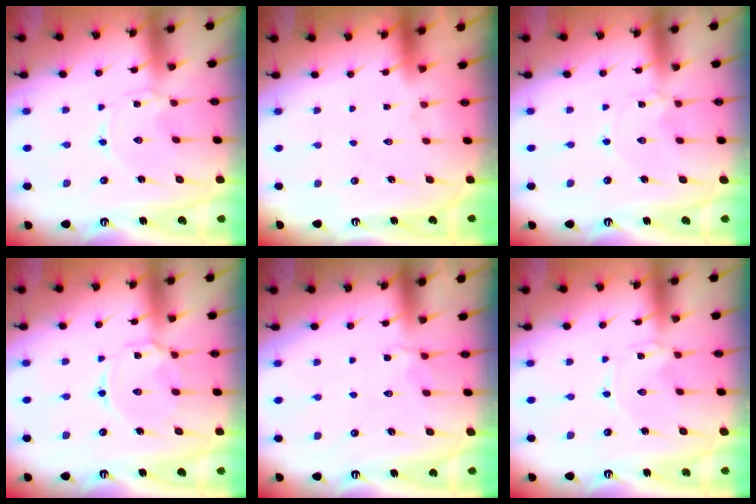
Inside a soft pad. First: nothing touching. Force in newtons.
{"total": 1.5, "press": 1.5, "slide": 0.1}
{"total": 1.9, "press": 1.9, "slide": 0.2}
{"total": 6.2, "press": 6.2, "slide": 0.6}
{"total": 2.2, "press": 1.9, "slide": 1.2}
{"total": 0.0}